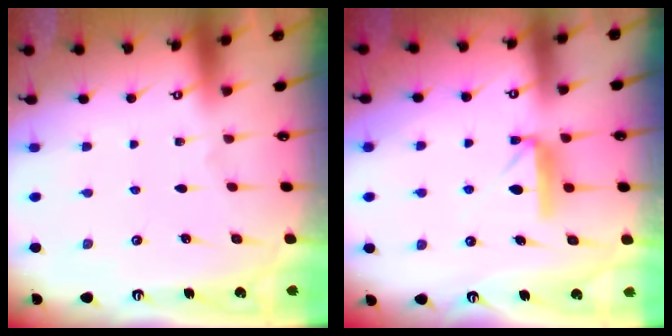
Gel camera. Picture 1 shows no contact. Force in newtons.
{"total": 9.1, "press": 9.1, "slide": 0.3}